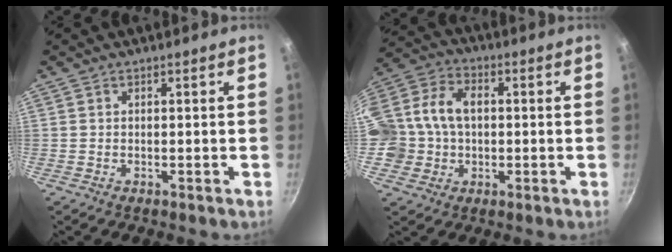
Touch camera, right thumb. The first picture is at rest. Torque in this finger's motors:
{"motor_torque": [1.94, 3.06, 1.08, -0.78, 0.23]}